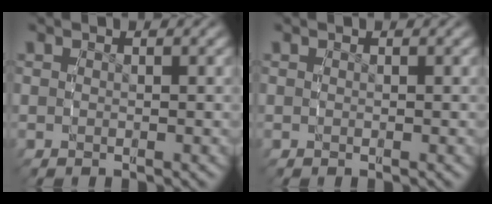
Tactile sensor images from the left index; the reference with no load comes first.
{"total": 0.0}